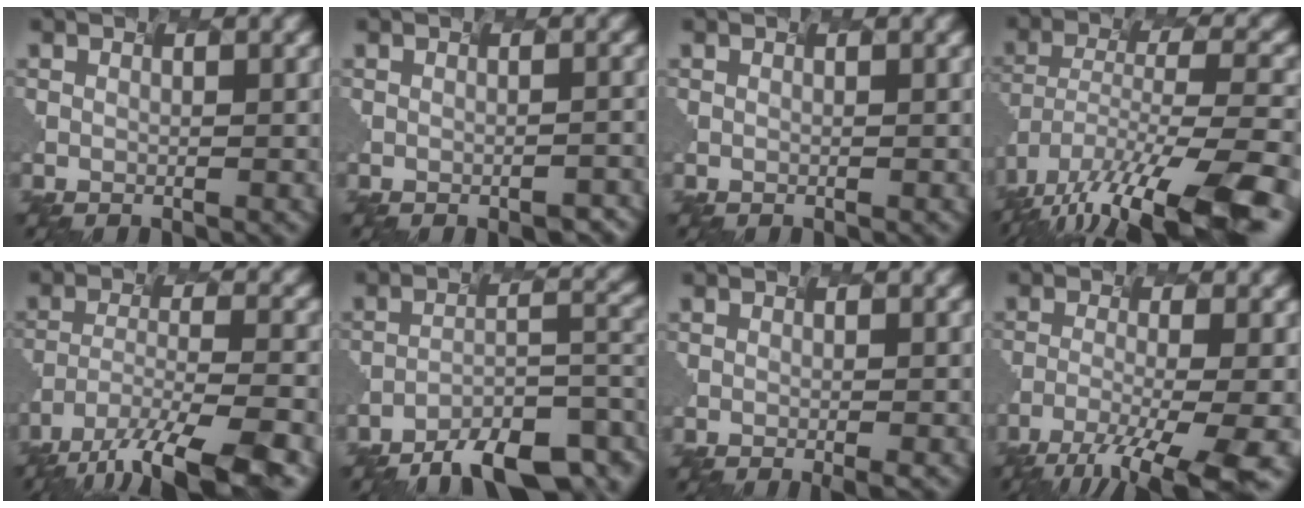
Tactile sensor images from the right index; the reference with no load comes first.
{"total": 2.8, "force": [-1.3, 1.1, 2.1], "torque": [-0.017, 0.003, 0.005]}
{"total": 0.0}
{"total": 14.5, "force": [-11.0, 3.4, 8.8], "torque": [-0.186, -0.012, -0.165]}
{"total": 10.8, "force": [-8.7, 2.1, 6.1], "torque": [-0.113, -0.024, -0.129]}
{"total": 9.2, "force": [-7.4, 2.0, 5.1], "torque": [-0.074, 0.008, -0.113]}
{"total": 1.6, "force": [-0.8, 0.2, 1.5], "torque": [-0.011, -0.001, -0.001]}
{"total": 9.1, "force": [-5.9, 1.5, 6.8], "torque": [-0.106, -0.008, -0.088]}